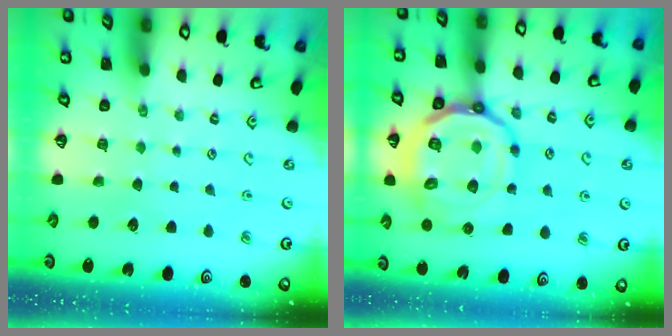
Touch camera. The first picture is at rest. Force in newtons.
{"total": 22.5, "press": 22.3, "slide": 2.3}